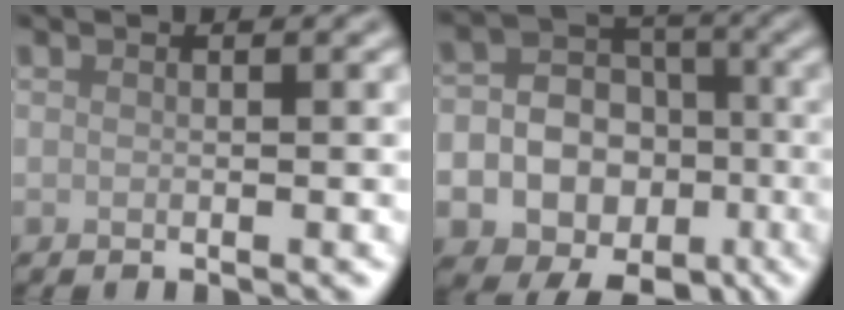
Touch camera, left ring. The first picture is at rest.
{"total": 19.2, "force": [-6.9, 17.1, 5.4], "torque": [-0.124, -0.034, -0.115]}